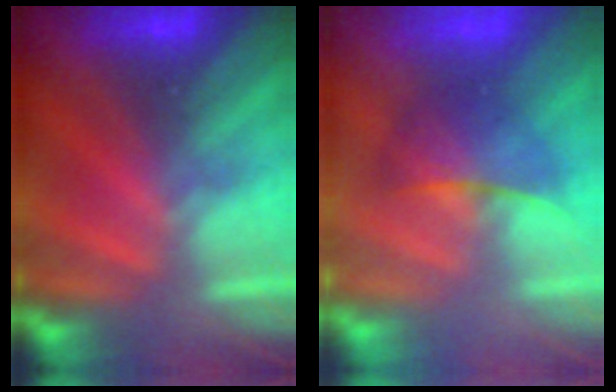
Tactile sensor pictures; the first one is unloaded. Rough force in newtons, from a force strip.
{"total": 2.3}